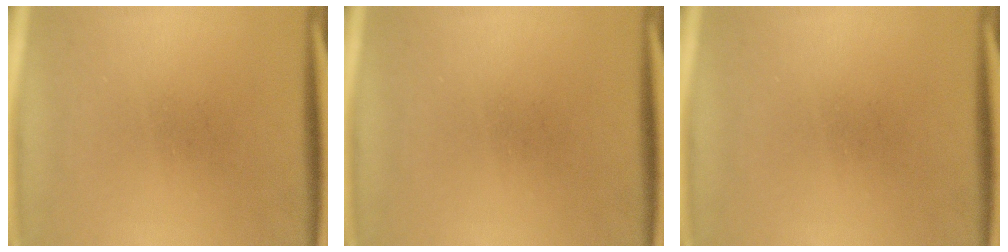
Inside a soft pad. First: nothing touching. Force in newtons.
{"total": 0.0}
{"total": 0.0}